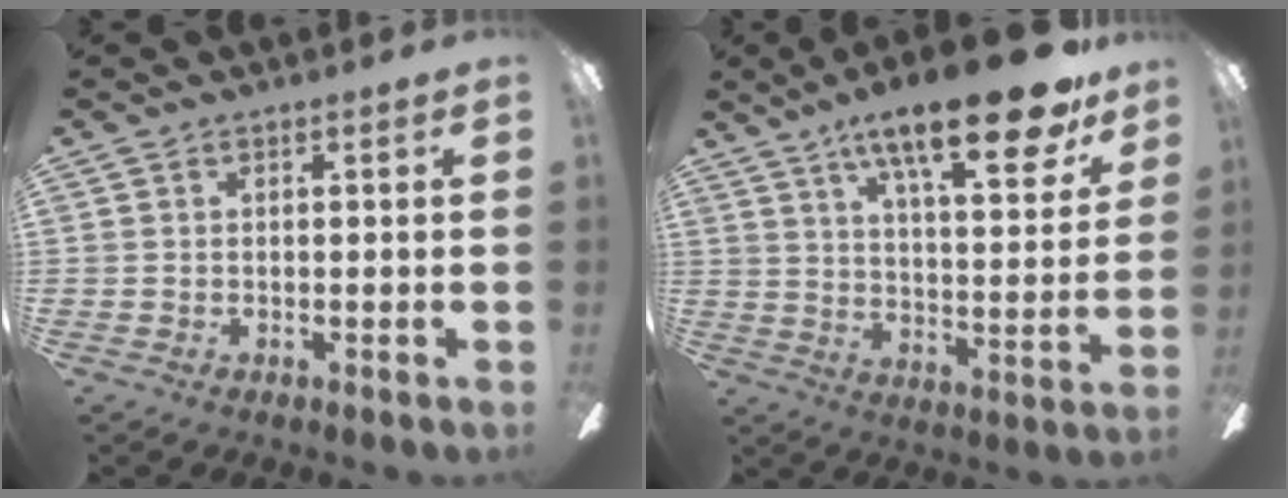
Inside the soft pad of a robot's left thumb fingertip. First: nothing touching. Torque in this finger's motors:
{"motor_torque": [2.03, 1.49, 1.63, -1.14, 0.50]}